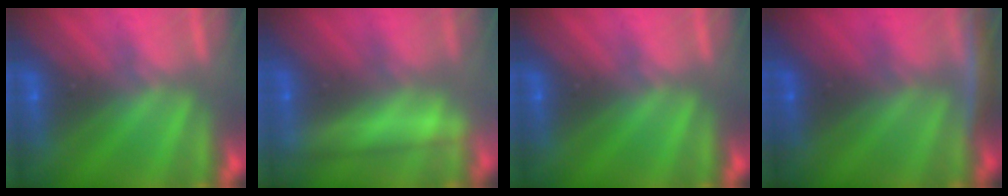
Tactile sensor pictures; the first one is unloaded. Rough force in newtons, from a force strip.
{"total": 2.4}
{"total": 0.0}
{"total": 1.3}